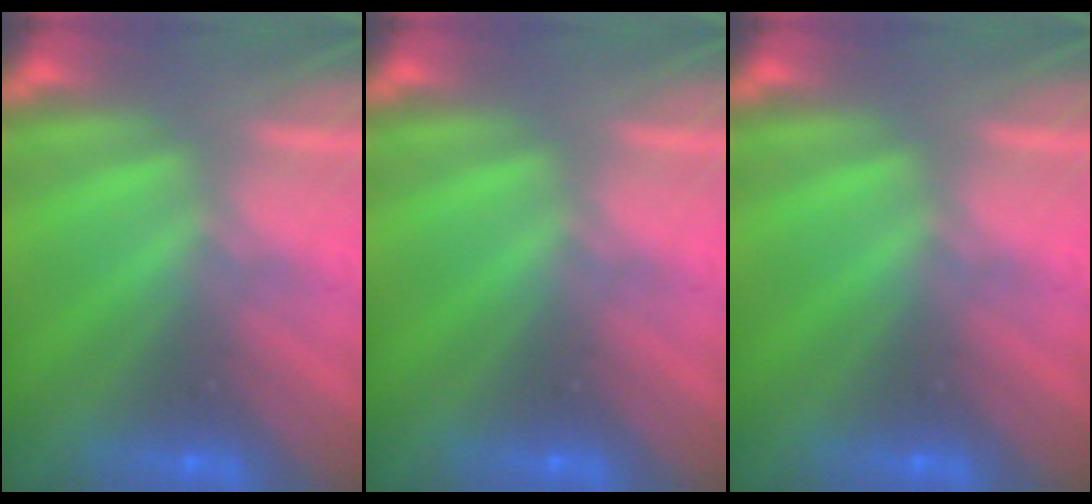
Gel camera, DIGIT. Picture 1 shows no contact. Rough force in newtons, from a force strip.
{"total": 0.0}
{"total": 0.0}